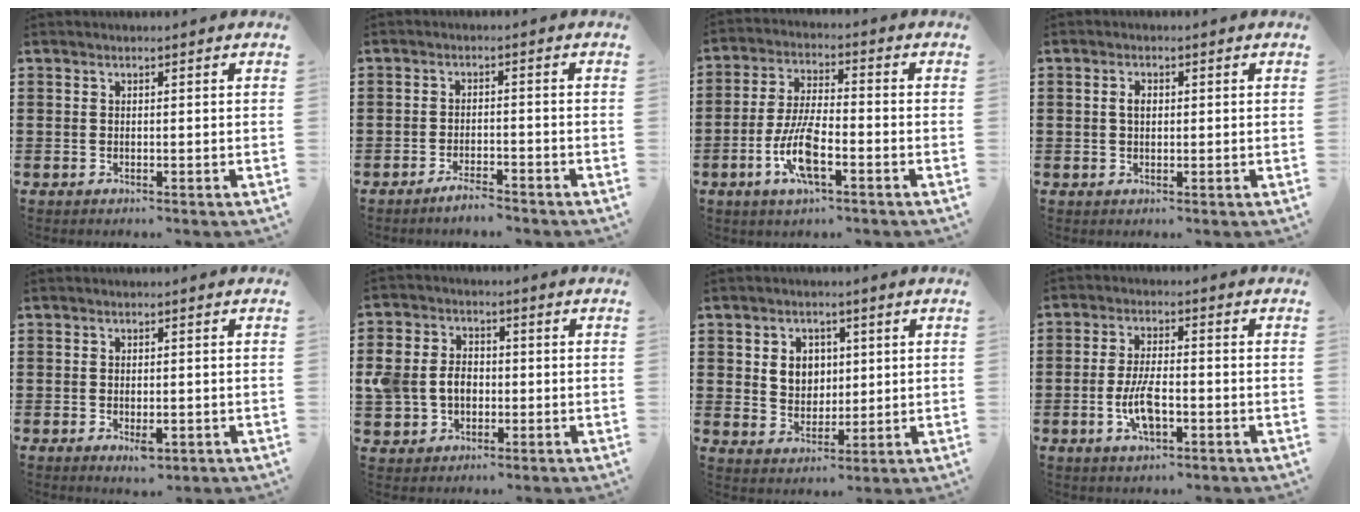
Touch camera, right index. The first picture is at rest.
{"total": 2.9, "force": [-2.8, 0.2, 0.8], "torque": [-0.015, 0.004, -0.054]}
{"total": 8.7, "force": [-3.3, 2.5, 7.6], "torque": [-0.169, -0.011, -0.066]}
{"total": 1.9, "force": [0.3, 1.1, 1.5], "torque": [-0.031, 0.008, 0.003]}
{"total": 2.1, "force": [-0.8, 0.9, 1.7], "torque": [-0.031, -0.001, -0.014]}
{"total": 6.1, "force": [-0.6, 5.0, 3.5], "torque": [-0.096, 0.006, -0.016]}
{"total": 4.8, "force": [1.3, 4.1, 2.0], "torque": [-0.048, 0.011, 0.019]}
{"total": 7.7, "force": [-2.4, 3.4, 6.5], "torque": [-0.141, -0.001, -0.046]}